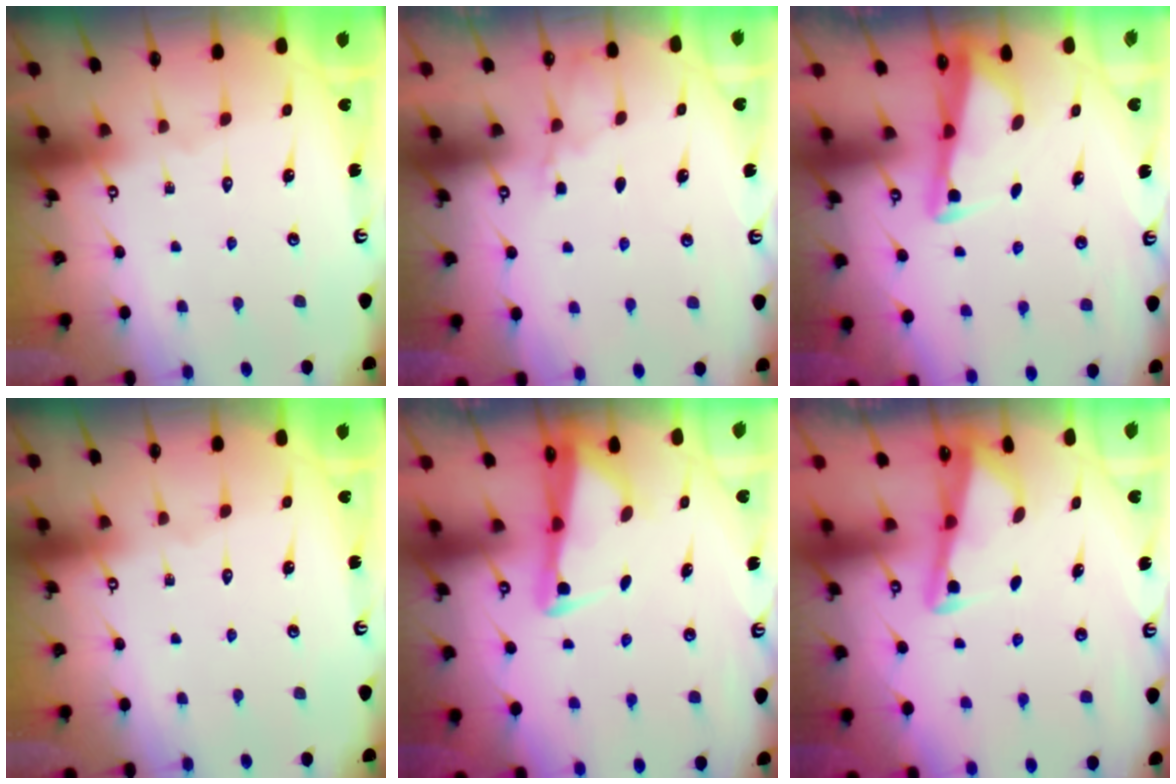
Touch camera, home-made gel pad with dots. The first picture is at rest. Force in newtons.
{"total": 3.3, "press": 3.3, "slide": 0.4}
{"total": 2.9, "press": 2.9, "slide": 0.3}
{"total": 0.0}
{"total": 2.4, "press": 2.3, "slide": 0.5}
{"total": 3.1, "press": 3.1, "slide": 0.4}